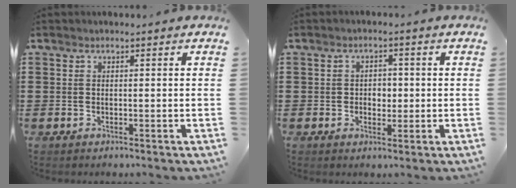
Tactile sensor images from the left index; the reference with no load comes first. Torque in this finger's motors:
{"motor_torque": [-0.01, 0.14, 0.19, 0.02]}